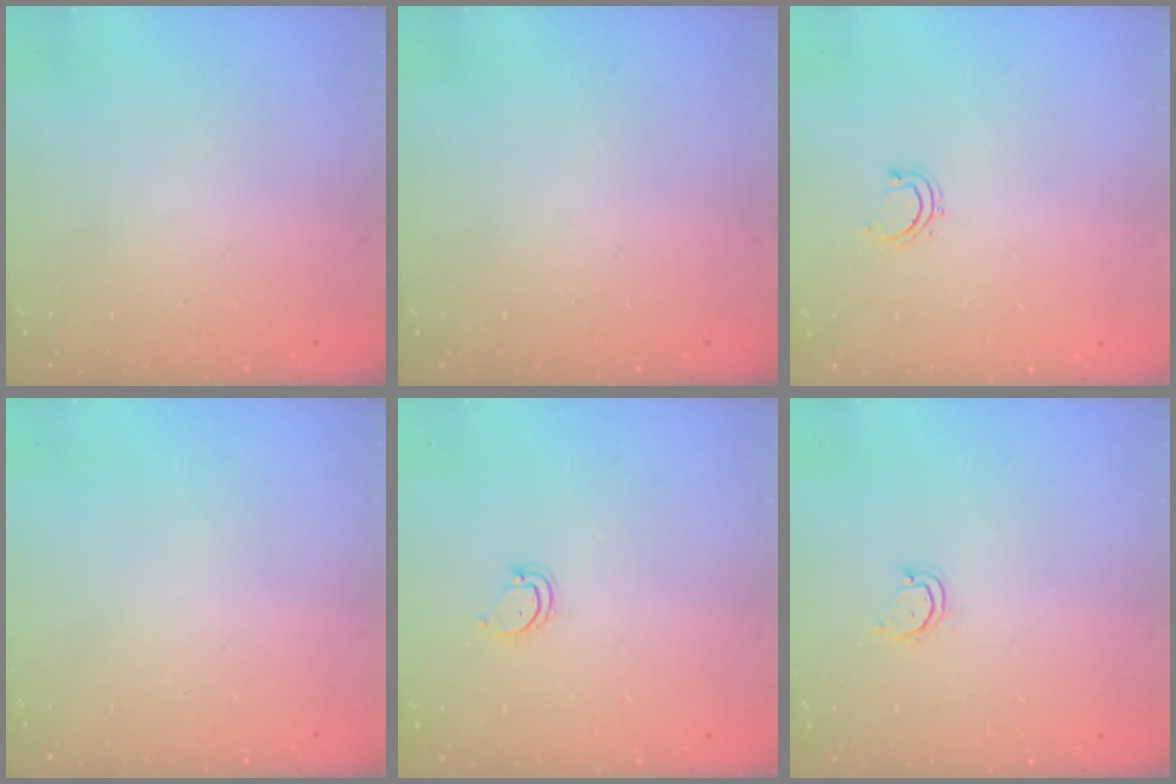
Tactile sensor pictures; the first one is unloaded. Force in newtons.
{"total": 0.0}
{"total": 4.0, "press": 3.8, "slide": 1.1}
{"total": 0.0}
{"total": 3.9, "press": 3.9, "slide": 0.2}
{"total": 2.9, "press": 2.9, "slide": 0.3}